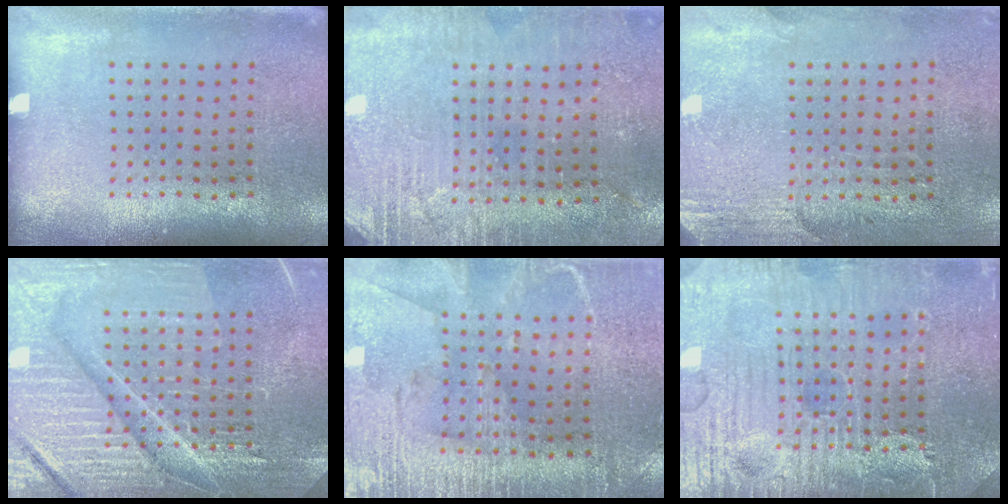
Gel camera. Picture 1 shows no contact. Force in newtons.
{"total": 2.8, "press": 2.7, "slide": 0.6}
{"total": 2.7, "press": 2.3, "slide": 1.4}
{"total": 7.5, "press": 7.4, "slide": 0.9}
{"total": 3.3, "press": 2.8, "slide": 1.7}
{"total": 4.8, "press": 4.8, "slide": 0.5}